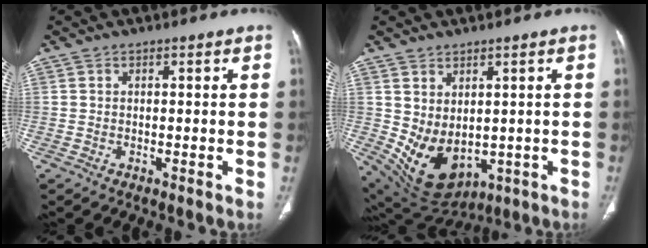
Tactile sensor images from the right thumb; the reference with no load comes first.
{"total": 11.5, "force": [-0.5, 7.8, 8.4], "torque": [-0.134, -0.011, 0.032]}